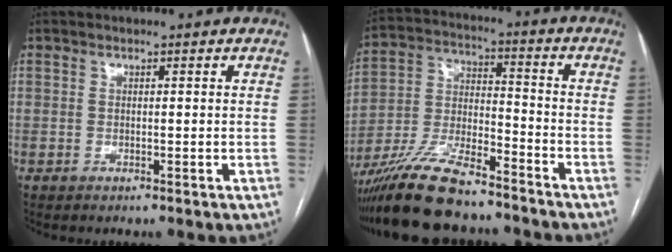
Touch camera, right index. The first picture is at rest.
{"total": 16.0, "force": [-13.0, 3.4, 8.6], "torque": [-0.185, -0.012, -0.240]}